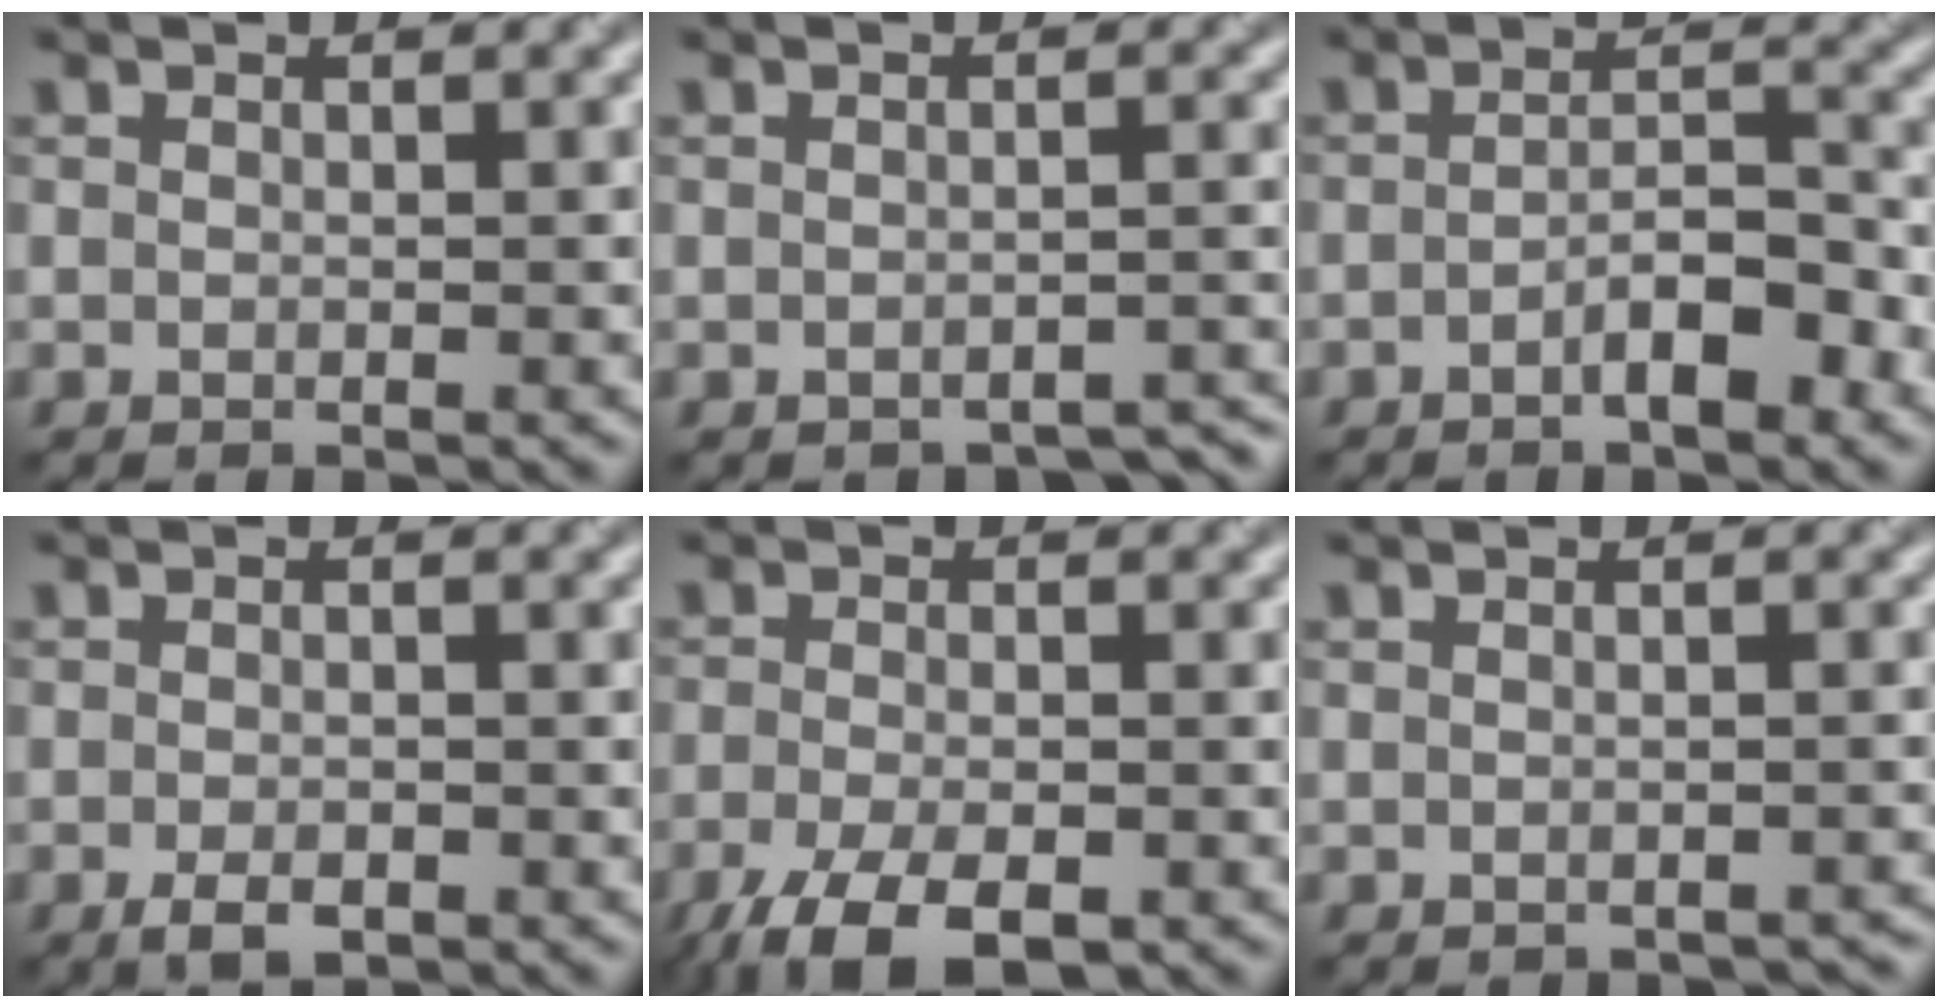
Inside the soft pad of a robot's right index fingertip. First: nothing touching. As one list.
[{"total": 2.4, "force": [-2.2, 0.7, 0.7], "torque": [-0.008, -0.002, -0.022]}, {"total": 3.4, "force": [-1.8, 1.0, 2.8], "torque": [-0.046, 0.013, -0.030]}, {"total": 2.1, "force": [-1.2, 0.9, 1.4], "torque": [-0.030, 0.000, -0.021]}, {"total": 6.7, "force": [-4.1, 2.5, 4.7], "torque": [-0.100, -0.018, -0.077]}, {"total": 1.0, "force": [-0.8, 0.4, 0.2], "torque": [-0.003, -0.003, -0.010]}]